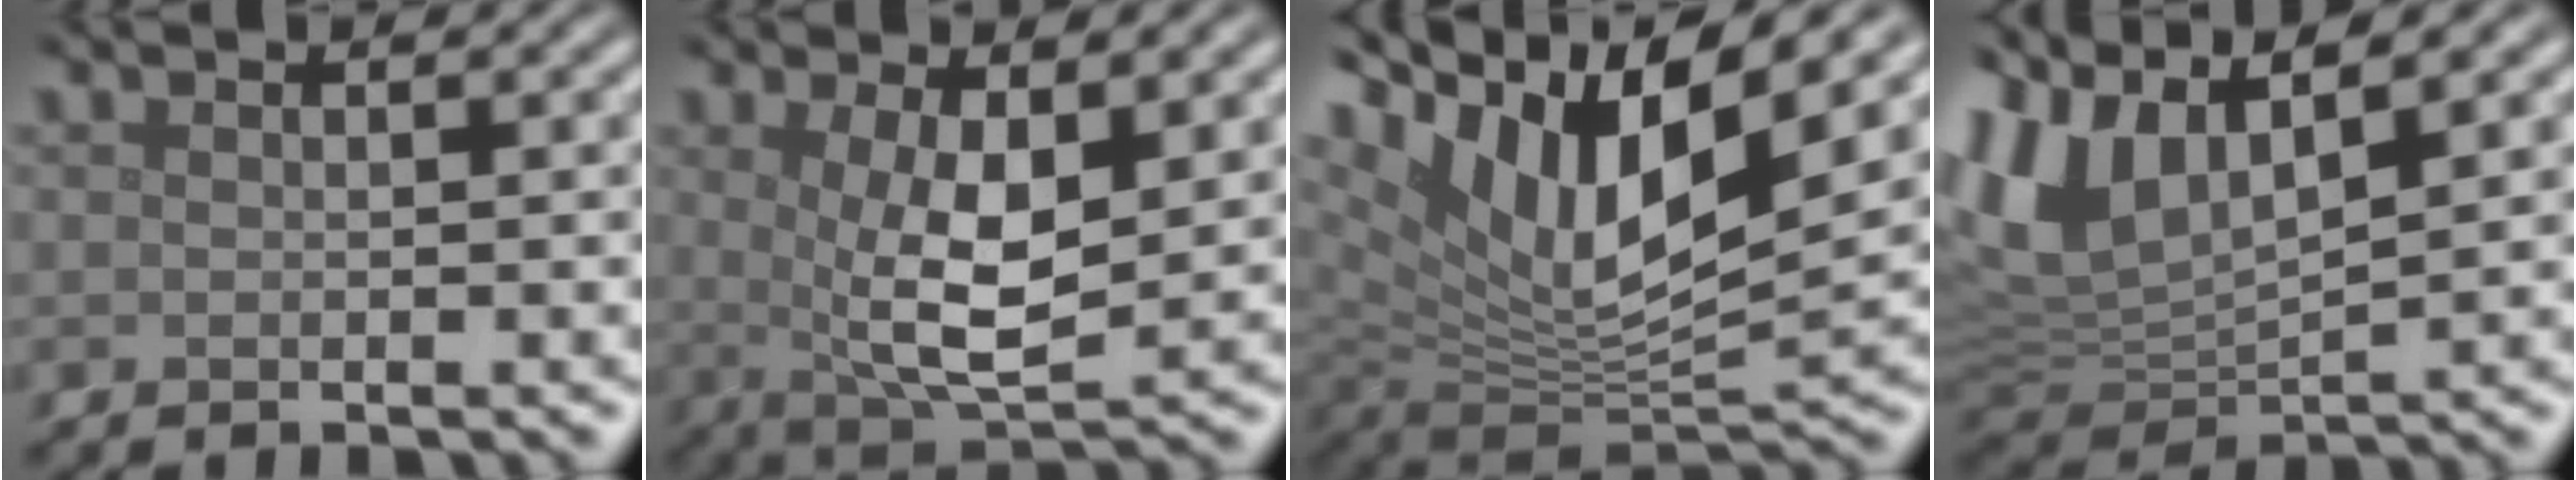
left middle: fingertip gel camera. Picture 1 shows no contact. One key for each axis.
{"total": 6.4, "fx": 1.0, "fy": 2.3, "fz": 5.9, "tx": -0.116, "ty": -0.014, "tz": 0.024}
{"total": 12.8, "fx": 6.3, "fy": 5.2, "fz": 9.8, "tx": -0.189, "ty": 0.014, "tz": 0.114}
{"total": 7.7, "fx": 4.2, "fy": 3.4, "fz": 5.5, "tx": -0.136, "ty": 0.013, "tz": 0.084}